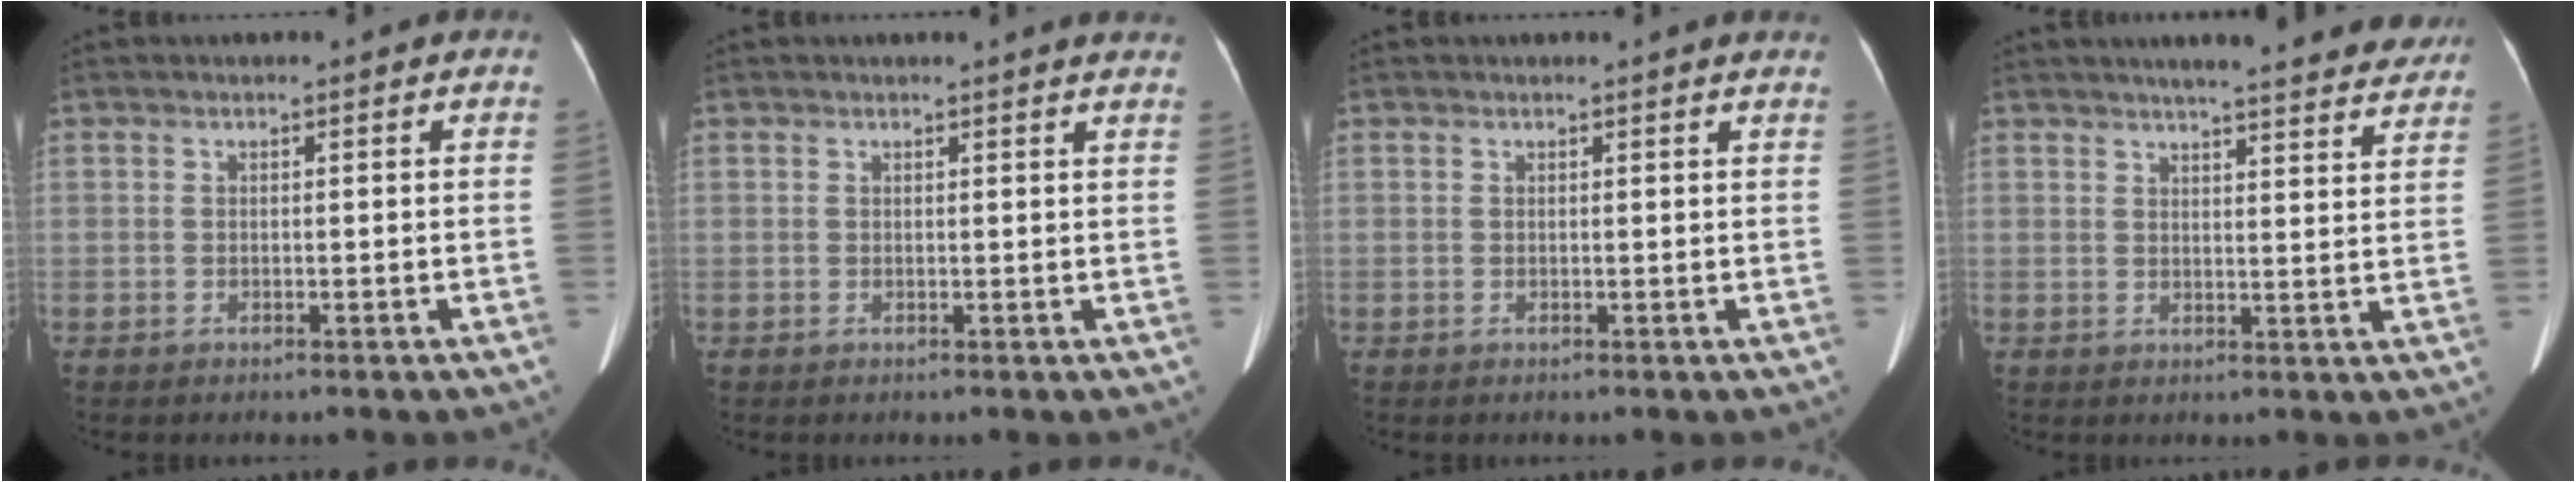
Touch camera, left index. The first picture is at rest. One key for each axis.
{"total": 3.6, "fx": 3.5, "fy": 0.0, "fz": 1.0, "tx": -0.015, "ty": -0.004, "tz": 0.021}
{"total": 1.8, "fx": 1.8, "fy": -0.1, "fz": 0.5, "tx": -0.014, "ty": -0.004, "tz": 0.008}
{"total": 17.4, "fx": 15.5, "fy": 2.6, "fz": 7.4, "tx": -0.085, "ty": 0.003, "tz": 0.181}